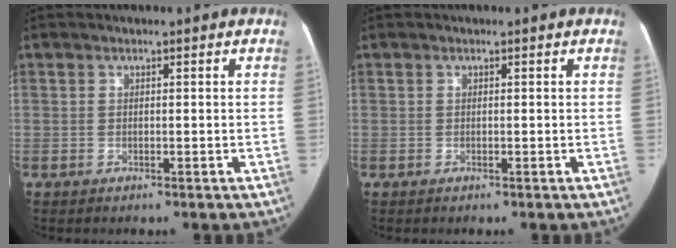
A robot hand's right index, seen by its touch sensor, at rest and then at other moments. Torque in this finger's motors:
{"motor_torque": [-0.02, 0.00, 0.00, 0.00]}